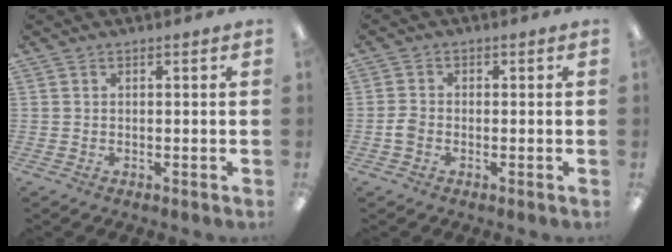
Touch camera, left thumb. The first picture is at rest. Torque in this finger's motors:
{"motor_torque": [-0.25, 0.25, 0.13, -0.15, 0.05]}